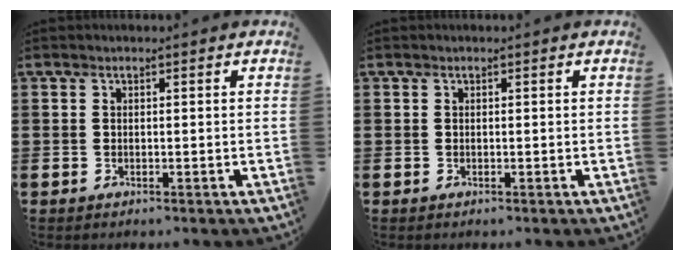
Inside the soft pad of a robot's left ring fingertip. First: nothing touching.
{"total": 0.0}